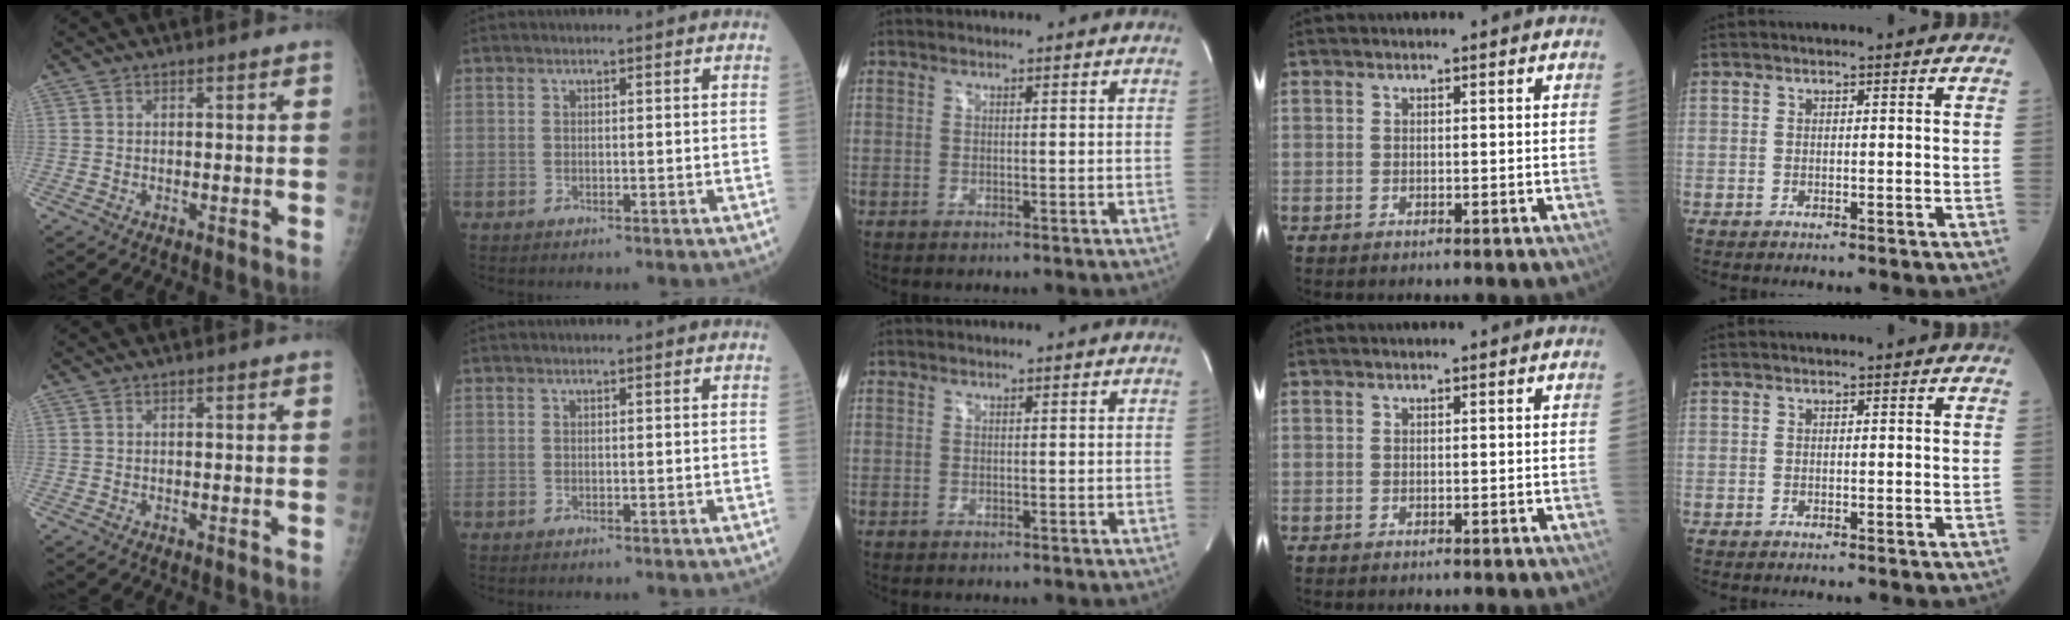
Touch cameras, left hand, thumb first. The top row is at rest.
{}